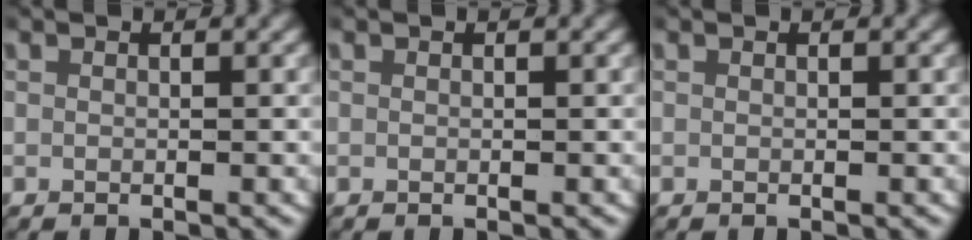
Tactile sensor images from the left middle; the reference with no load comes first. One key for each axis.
{"total": 0.0}
{"total": 0.0}